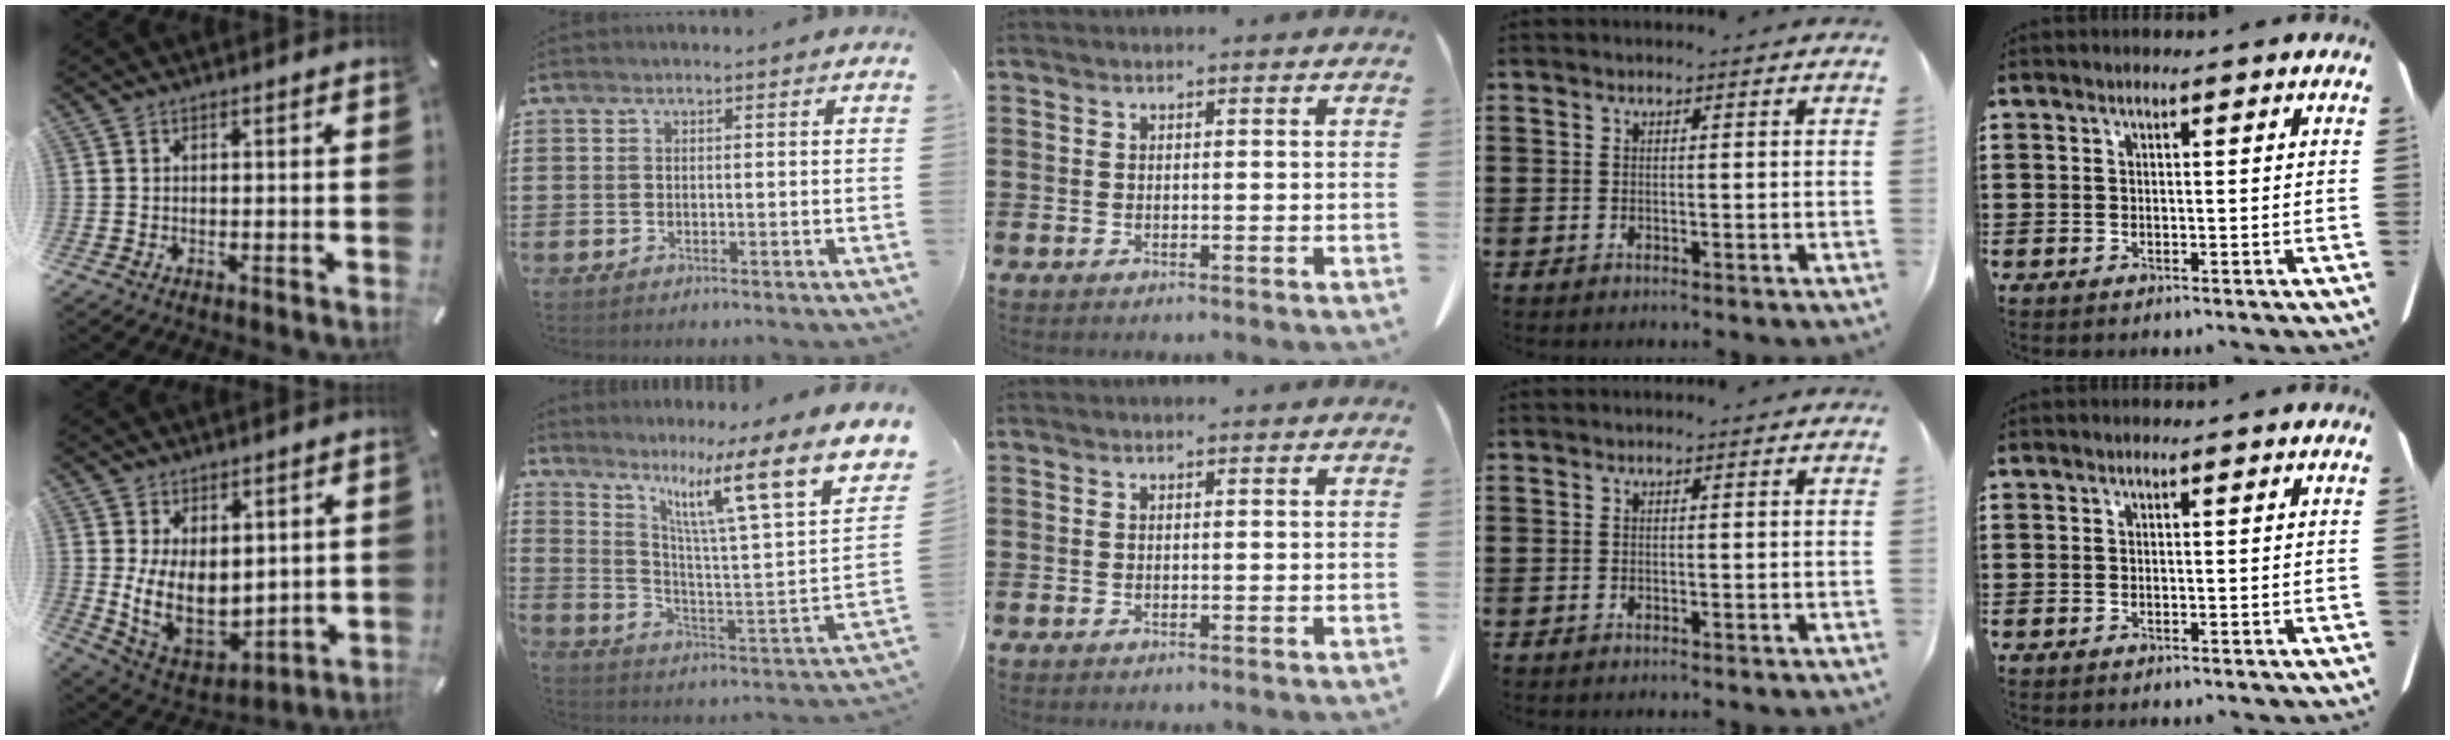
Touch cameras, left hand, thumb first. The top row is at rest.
{"thumb": {"total": 12.6, "force": [1.7, 9.2, 8.5], "torque": [-0.158, -0.034, 0.041]}, "index": {"total": 14.3, "force": [8.1, 1.5, 11.7], "torque": [-0.218, -0.065, 0.114]}}